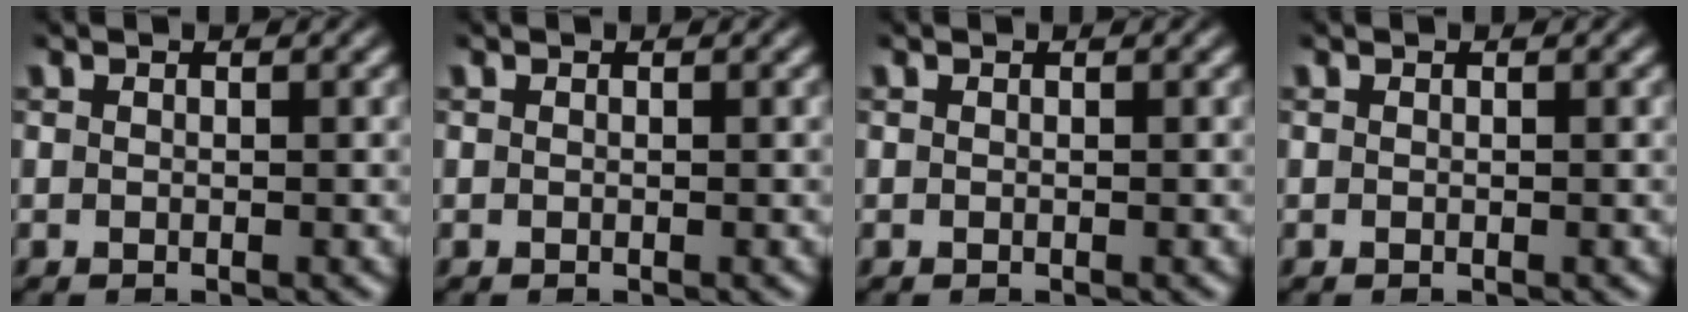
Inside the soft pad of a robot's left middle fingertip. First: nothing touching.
{"total": 0.0}
{"total": 0.0}
{"total": 0.0}